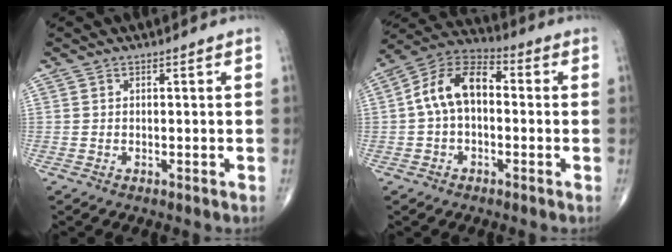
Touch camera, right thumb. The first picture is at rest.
{"total": 11.5, "force": [0.3, 7.1, 9.0], "torque": [-0.156, 0.038, -0.009]}